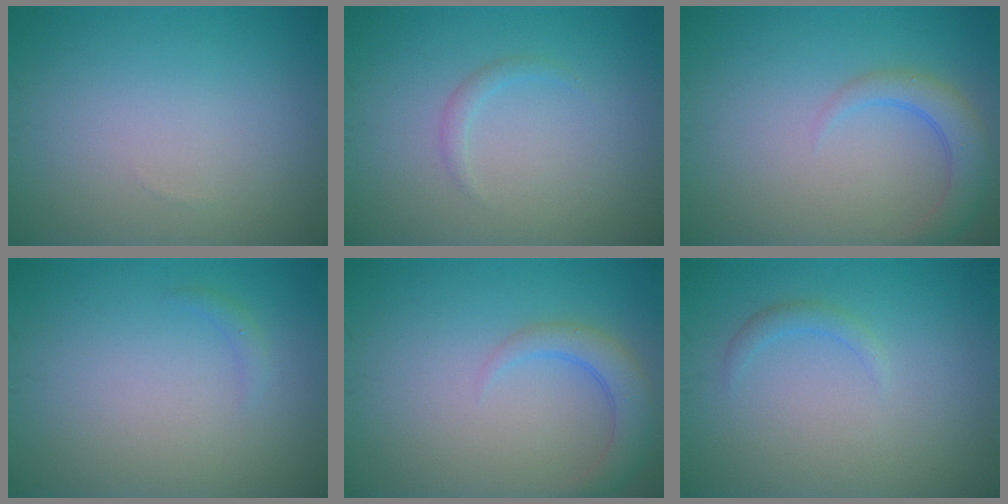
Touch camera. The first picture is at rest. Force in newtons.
{"total": 0.9, "press": 0.9, "slide": 0.0}
{"total": 3.0, "press": 3.0, "slide": 0.3}
{"total": 0.7, "press": 0.7, "slide": 0.1}
{"total": 3.0, "press": 3.0, "slide": 0.3}
{"total": 1.1, "press": 1.1, "slide": 0.1}